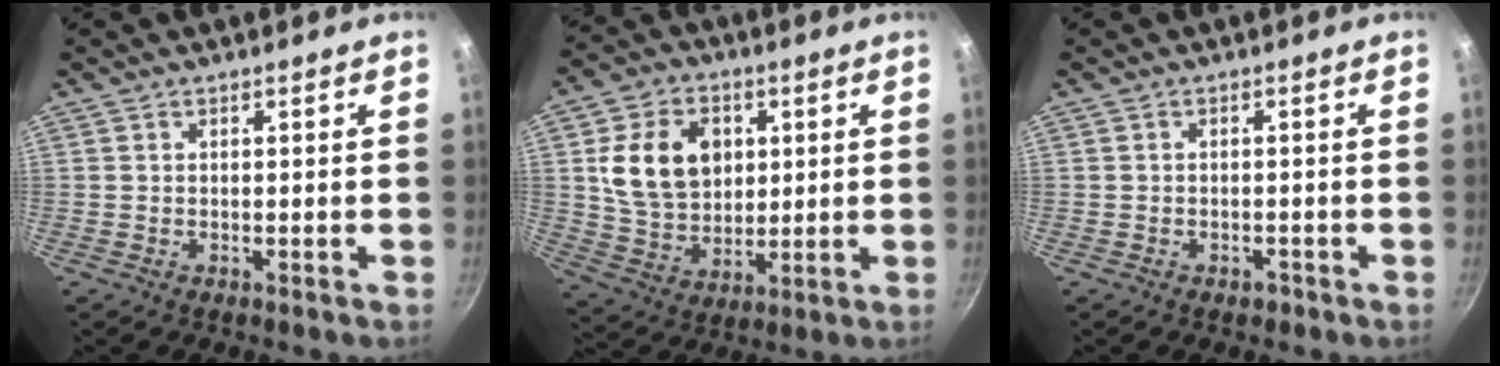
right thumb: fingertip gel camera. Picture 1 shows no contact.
{"total": 15.0, "force": [3.3, 11.4, 9.2], "torque": [-0.127, -0.005, 0.066]}
{"total": 1.3, "force": [-0.9, 0.8, 0.5], "torque": [-0.006, 0.004, -0.014]}